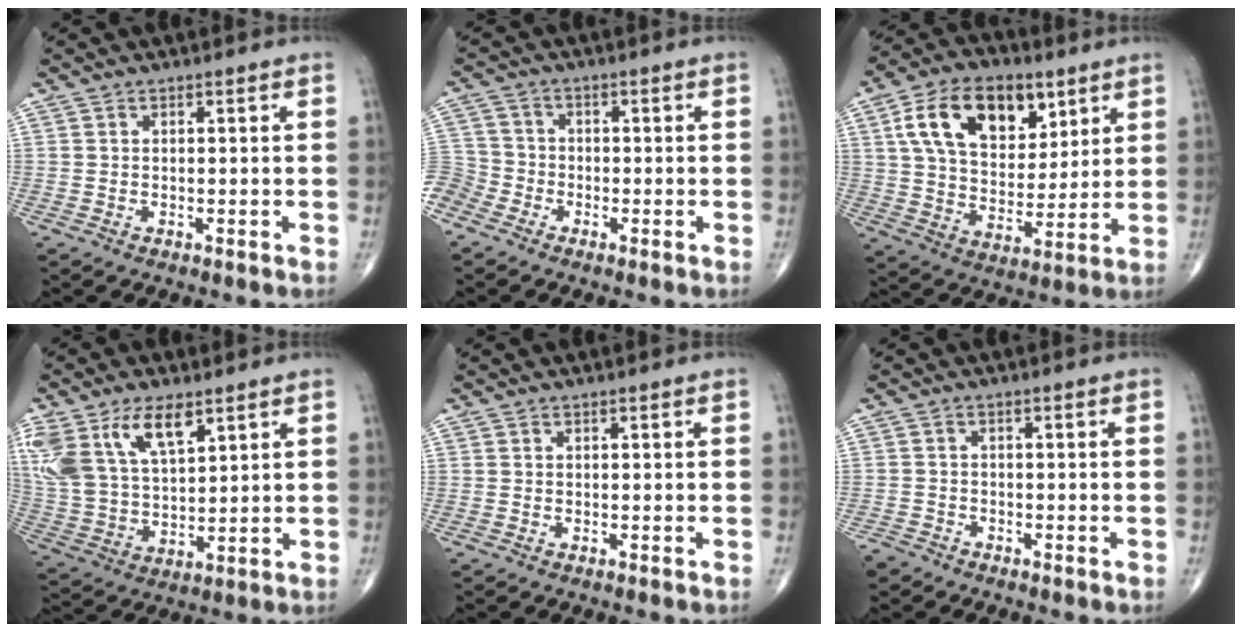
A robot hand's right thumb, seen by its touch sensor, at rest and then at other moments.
{"total": 7.5, "force": [-4.4, 5.7, 2.0], "torque": [-0.054, 0.019, -0.095]}
{"total": 18.4, "force": [7.9, 11.1, 12.4], "torque": [-0.174, -0.020, 0.139]}
{"total": 16.9, "force": [8.7, 8.6, 11.6], "torque": [-0.233, -0.022, 0.175]}
{"total": 0.0}
{"total": 2.5, "force": [-2.1, 1.5, -0.1], "torque": [-0.002, 0.003, -0.042]}